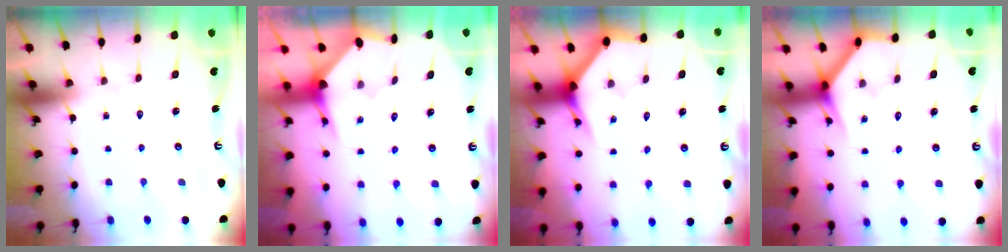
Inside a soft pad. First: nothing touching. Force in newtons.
{"total": 3.2, "press": 3.2, "slide": 0.3}
{"total": 4.0, "press": 4.0, "slide": 0.5}
{"total": 3.7, "press": 3.7, "slide": 0.3}